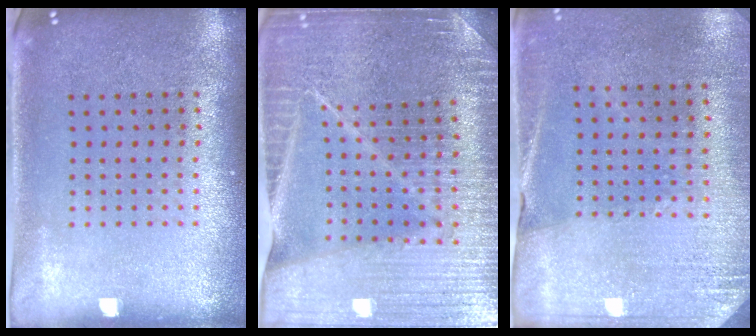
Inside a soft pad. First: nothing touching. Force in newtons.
{"total": 4.0, "press": 3.8, "slide": 1.2}
{"total": 2.7, "press": 2.6, "slide": 0.9}